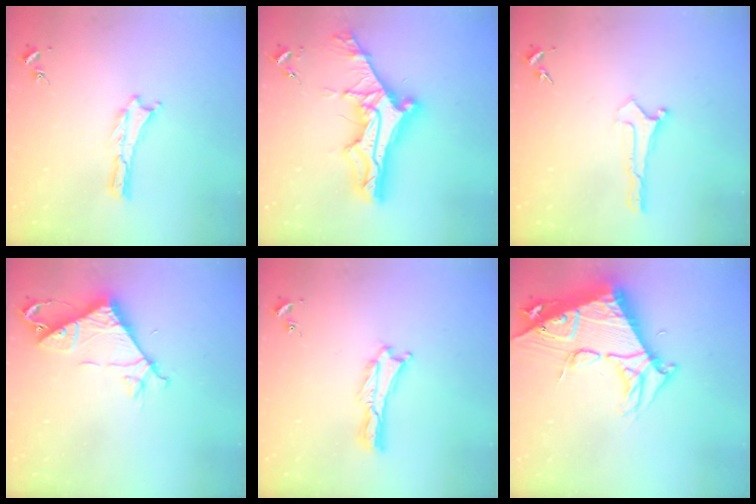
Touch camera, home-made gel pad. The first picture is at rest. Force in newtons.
{"total": 13.2, "press": 13.1, "slide": 1.4}
{"total": 0.0}
{"total": 7.7, "press": 7.7, "slide": 0.6}
{"total": 0.6, "press": 0.5, "slide": 0.2}
{"total": 11.1, "press": 11.1, "slide": 1.3}